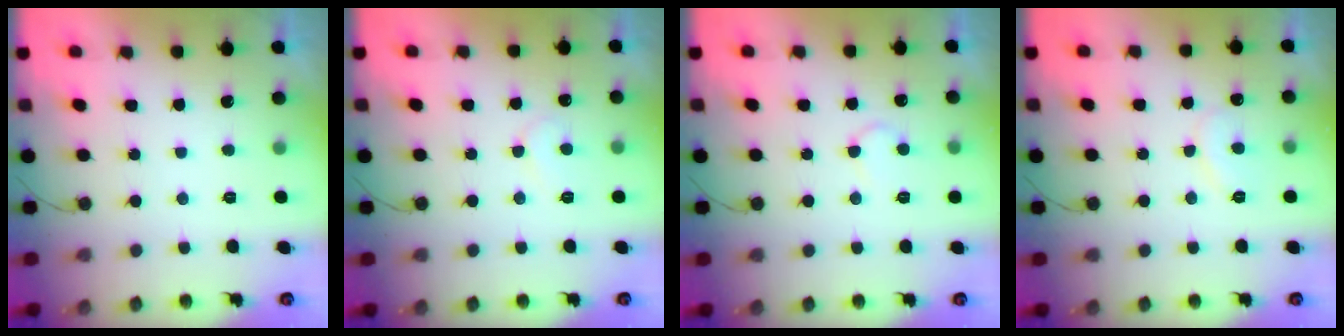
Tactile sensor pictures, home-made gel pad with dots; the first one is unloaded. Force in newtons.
{"total": 5.9, "press": 5.9, "slide": 0.4}
{"total": 5.4, "press": 5.4, "slide": 0.4}
{"total": 7.1, "press": 7.0, "slide": 0.7}